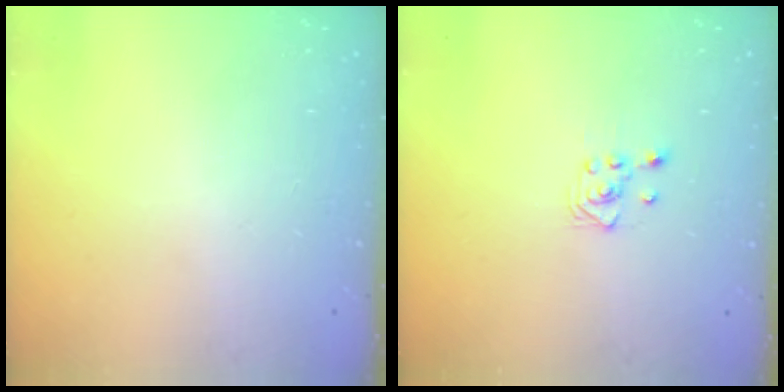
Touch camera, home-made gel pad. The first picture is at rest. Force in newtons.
{"total": 3.0, "press": 2.6, "slide": 1.5}